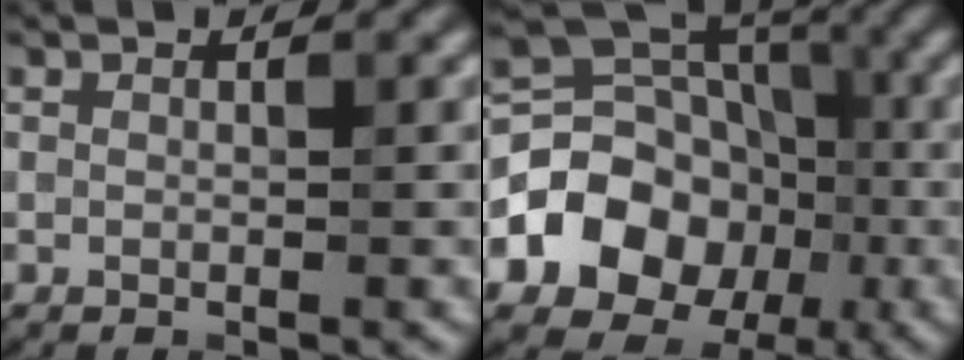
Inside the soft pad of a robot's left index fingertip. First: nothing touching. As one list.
[{"total": 10.6, "force": [-2.8, 8.9, 5.1], "torque": [-0.076, 0.001, -0.078]}]